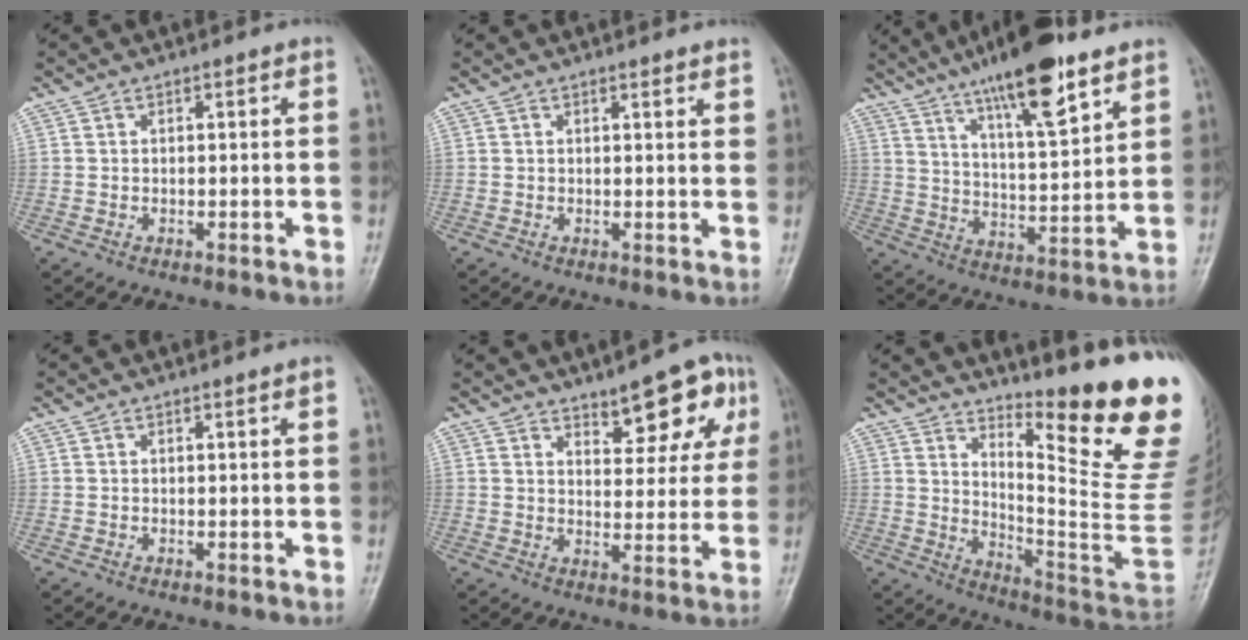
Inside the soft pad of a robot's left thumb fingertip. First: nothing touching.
{"total": 2.2, "force": [1.9, 0.4, 1.1], "torque": [-0.011, -0.010, 0.022]}
{"total": 17.4, "force": [11.5, 4.3, 12.4], "torque": [-0.182, -0.054, 0.195]}
{"total": 0.9, "force": [0.5, 0.0, 0.7], "torque": [-0.010, -0.002, 0.006]}
{"total": 10.6, "force": [5.9, 4.5, 7.6], "torque": [-0.062, -0.023, 0.081]}
{"total": 21.9, "force": [13.4, 2.0, 17.2], "torque": [-0.223, -0.128, 0.204]}